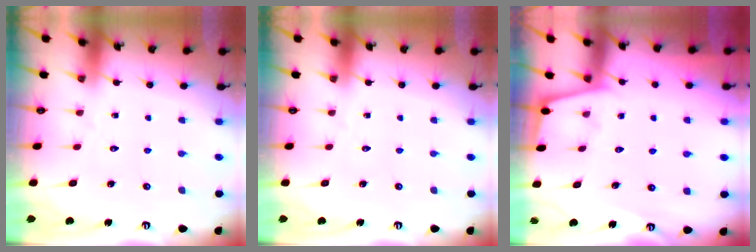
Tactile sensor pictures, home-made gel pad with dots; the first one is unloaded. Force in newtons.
{"total": 0.0}
{"total": 1.7, "press": 1.7, "slide": 0.1}